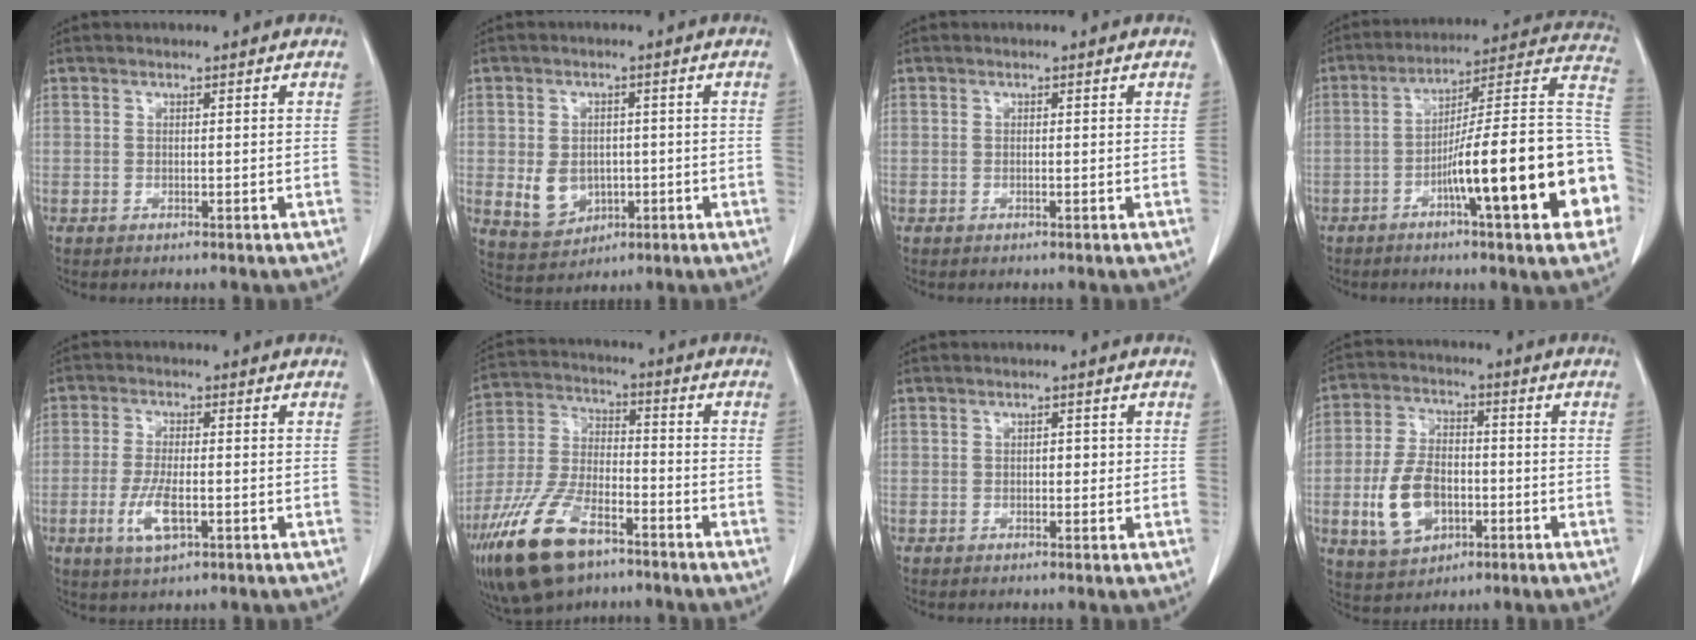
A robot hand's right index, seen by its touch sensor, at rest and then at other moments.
{"total": 6.0, "force": [-0.8, 4.9, 3.3], "torque": [-0.065, 0.004, 0.004]}
{"total": 0.0}
{"total": 22.9, "force": [-6.5, 1.9, 21.9], "torque": [-0.228, 0.026, -0.093]}
{"total": 5.8, "force": [-1.8, 1.6, 5.3], "torque": [-0.115, -0.010, -0.029]}
{"total": 15.3, "force": [-9.4, 6.2, 10.4], "torque": [-0.228, -0.011, -0.175]}
{"total": 1.5, "force": [0.1, 0.9, 1.2], "torque": [-0.014, 0.003, 0.000]}
{"total": 10.2, "force": [-2.6, 6.3, 7.5], "torque": [-0.171, 0.005, -0.041]}